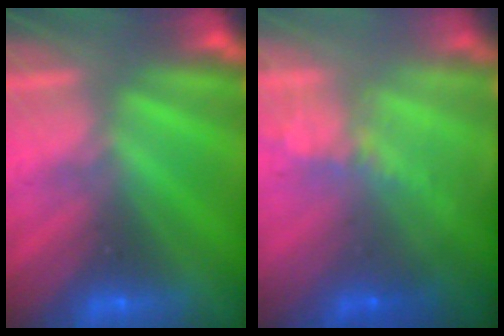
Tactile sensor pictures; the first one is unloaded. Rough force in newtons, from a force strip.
{"total": 5.9}